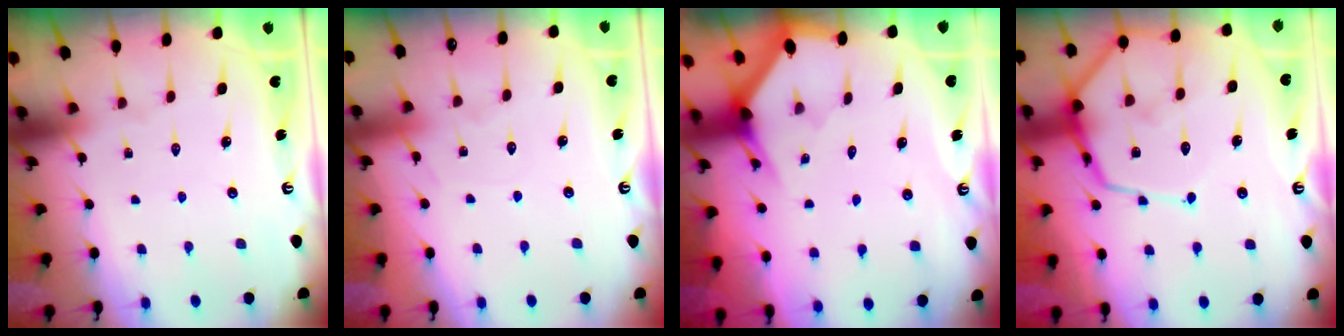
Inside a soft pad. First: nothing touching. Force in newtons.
{"total": 3.7, "press": 3.7, "slide": 0.6}
{"total": 2.2, "press": 2.2, "slide": 0.1}
{"total": 15.5, "press": 15.5, "slide": 1.3}